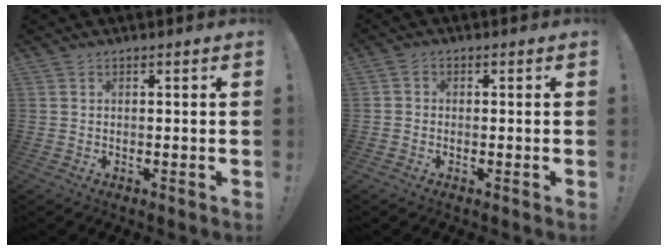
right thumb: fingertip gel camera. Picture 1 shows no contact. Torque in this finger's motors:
{"motor_torque": [0.02, -0.08, 0.26, 0.10, 0.06]}